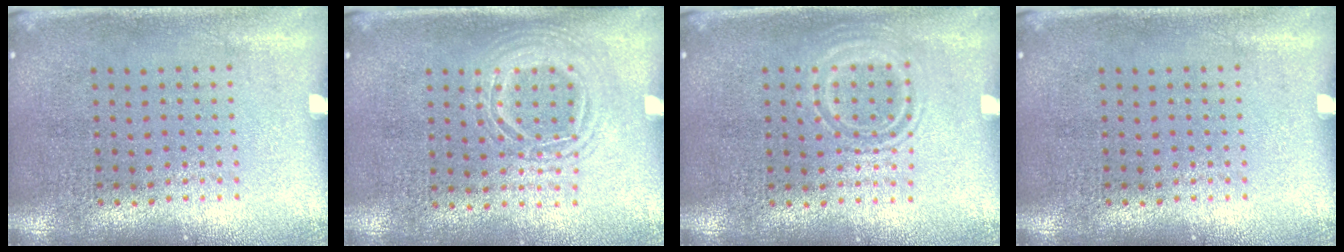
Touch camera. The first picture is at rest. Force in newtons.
{"total": 1.3, "press": 1.3, "slide": 0.4}
{"total": 1.0, "press": 0.9, "slide": 0.3}
{"total": 0.0}